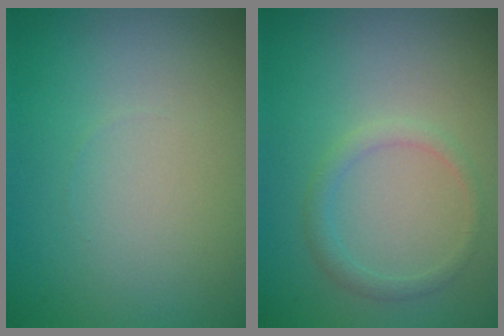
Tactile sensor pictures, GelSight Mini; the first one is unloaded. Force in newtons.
{"total": 1.5, "press": 1.5, "slide": 0.1}